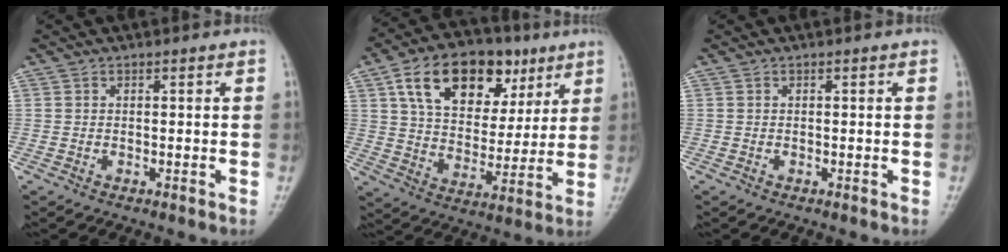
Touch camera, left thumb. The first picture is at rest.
{"total": 19.9, "force": [9.2, 12.4, 12.5], "torque": [-0.166, -0.014, 0.149]}
{"total": 0.0}